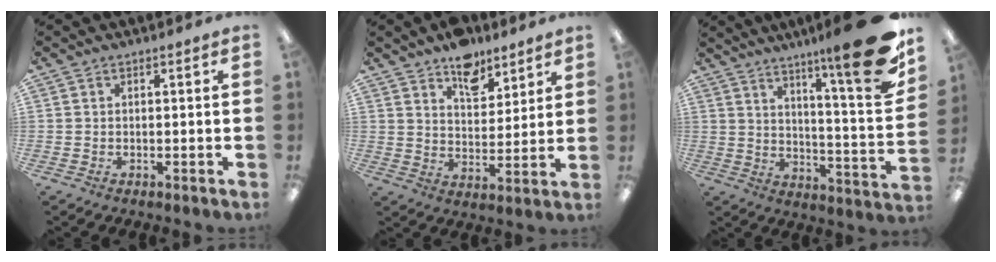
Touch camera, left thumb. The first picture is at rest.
{"total": 9.4, "force": [7.5, 5.0, 3.0], "torque": [-0.032, -0.047, 0.133]}
{"total": 20.5, "force": [13.2, 2.6, 15.4], "torque": [-0.213, -0.103, 0.199]}